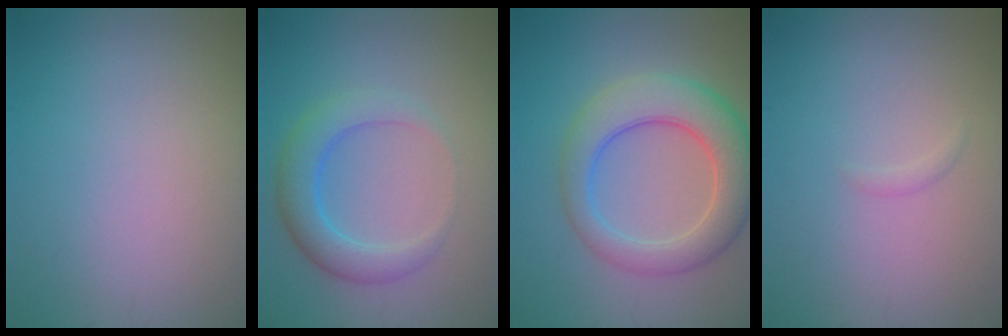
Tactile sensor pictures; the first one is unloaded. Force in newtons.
{"total": 4.0, "press": 4.0, "slide": 0.2}
{"total": 6.8, "press": 6.8, "slide": 0.3}
{"total": 0.5, "press": 0.5, "slide": 0.0}